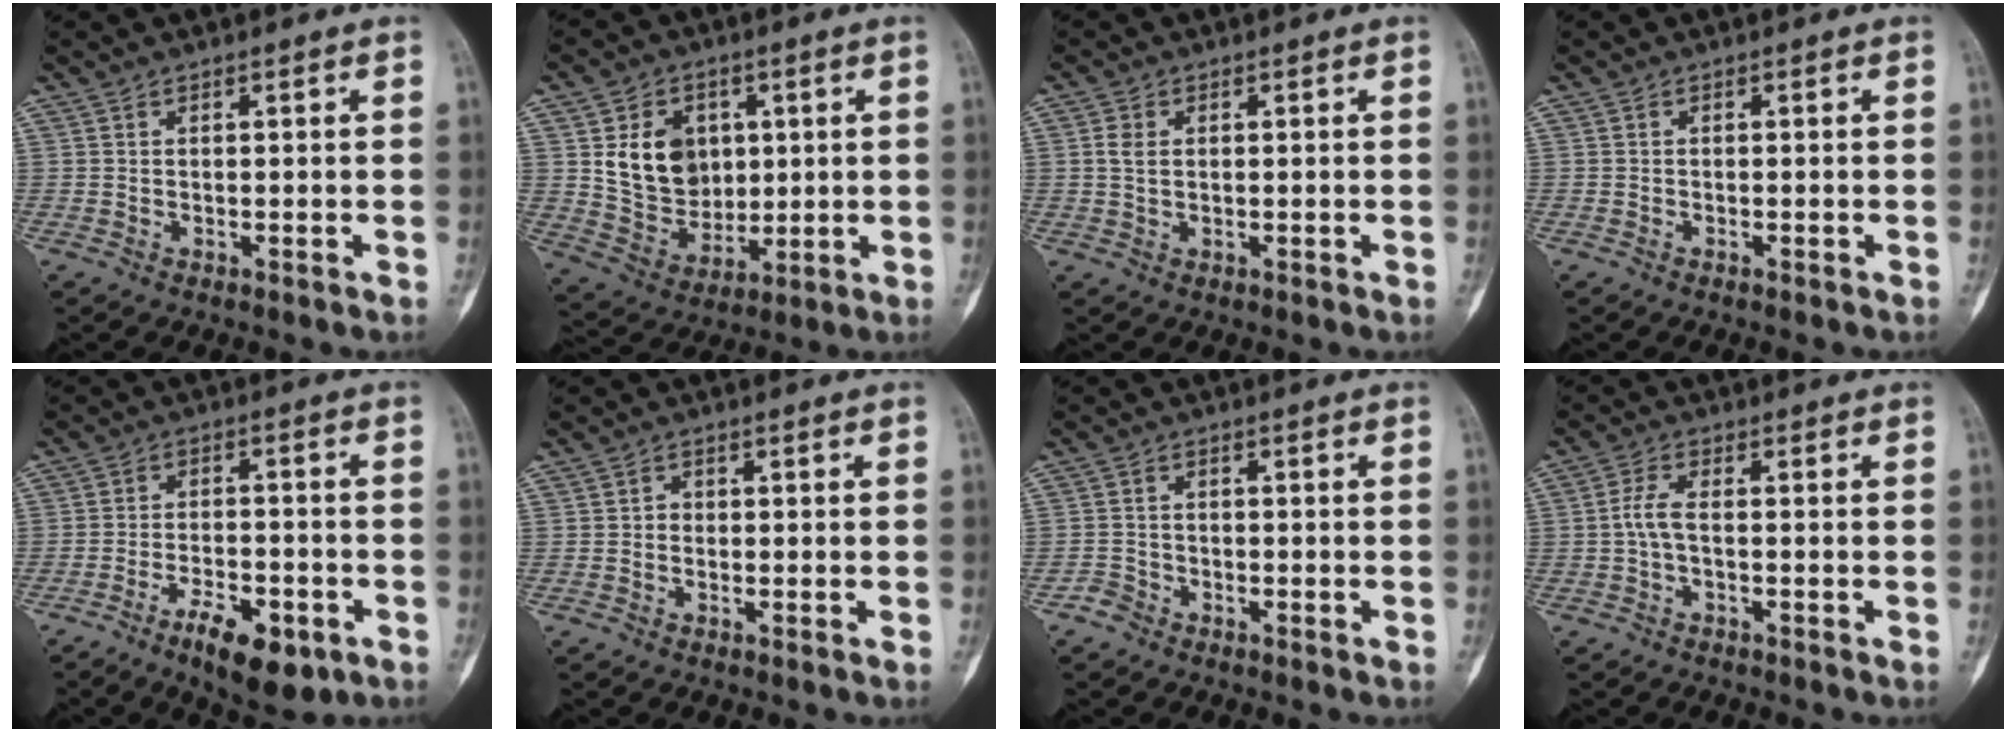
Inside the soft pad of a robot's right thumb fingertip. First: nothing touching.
{"total": 13.0, "force": [2.8, 10.4, 7.3], "torque": [-0.075, -0.016, 0.066]}
{"total": 2.7, "force": [0.4, 2.0, 1.8], "torque": [-0.032, 0.001, 0.006]}
{"total": 0.0}
{"total": 10.3, "force": [-5.6, 4.3, 7.4], "torque": [-0.104, 0.026, -0.084]}
{"total": 1.3, "force": [-0.2, 1.2, 0.4], "torque": [0.006, 0.006, -0.008]}
{"total": 2.3, "force": [-1.6, 1.6, 0.1], "torque": [0.004, 0.012, -0.036]}
{"total": 3.4, "force": [-0.5, 1.5, 2.9], "torque": [-0.063, 0.007, -0.018]}